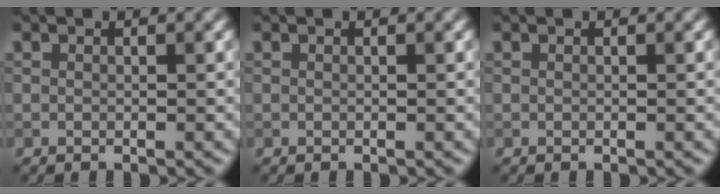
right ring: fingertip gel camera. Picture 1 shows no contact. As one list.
[{"total": 0.0}, {"total": 0.0}]